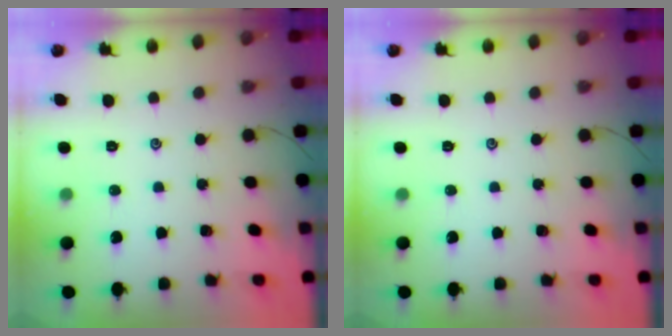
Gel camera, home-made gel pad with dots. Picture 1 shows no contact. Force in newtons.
{"total": 0.0}